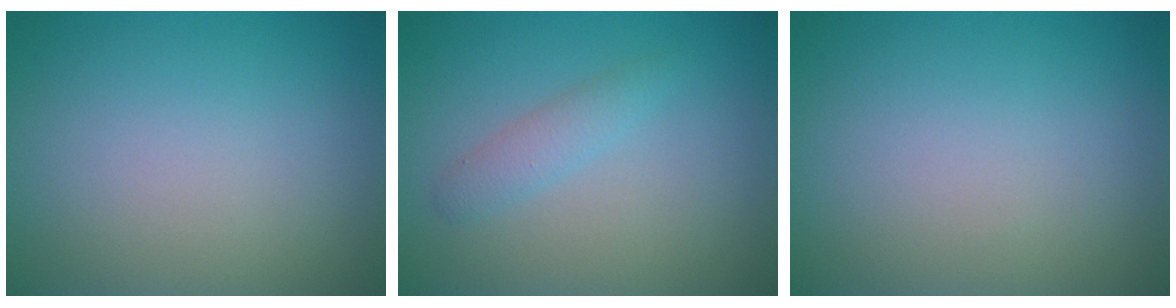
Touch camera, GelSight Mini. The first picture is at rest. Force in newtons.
{"total": 1.6, "press": 1.6, "slide": 0.1}
{"total": 0.0}